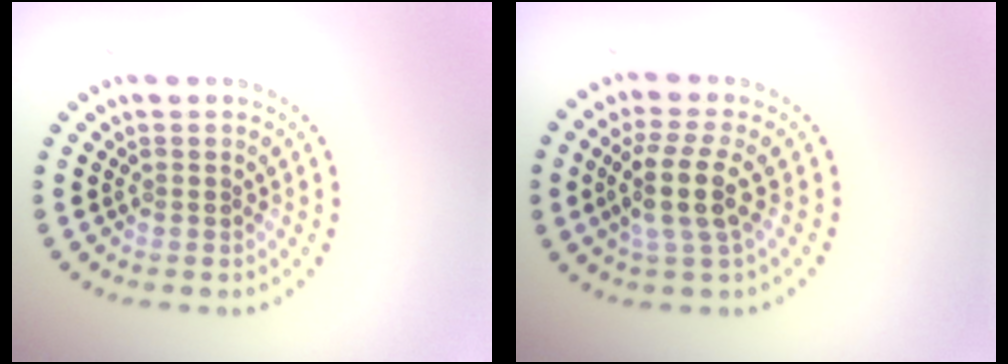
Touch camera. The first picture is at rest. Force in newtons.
{"total": 3.9, "press": 3.2, "slide": 2.3}